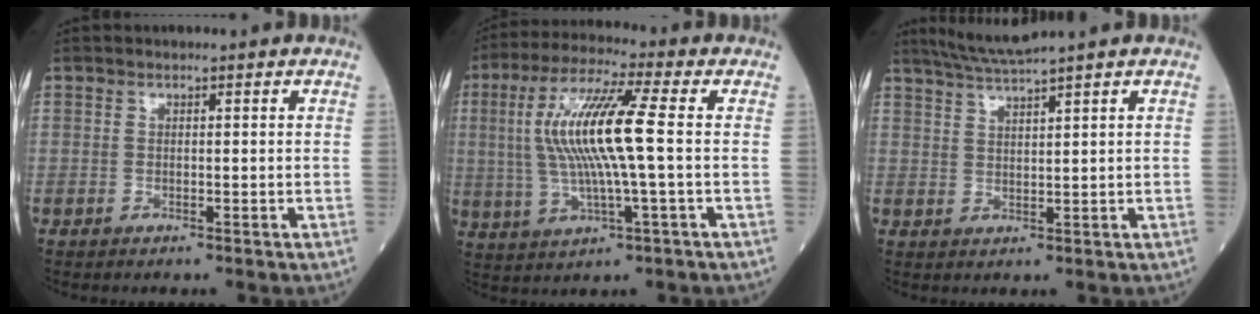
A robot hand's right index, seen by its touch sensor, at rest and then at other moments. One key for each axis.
{"total": 12.9, "fx": 0.9, "fy": 0.7, "fz": 12.9, "tx": -0.266, "ty": 0.013, "tz": 0.018}
{"total": 4.4, "fx": 3.8, "fy": -1.7, "fz": 1.4, "tx": -0.035, "ty": -0.007, "tz": 0.082}